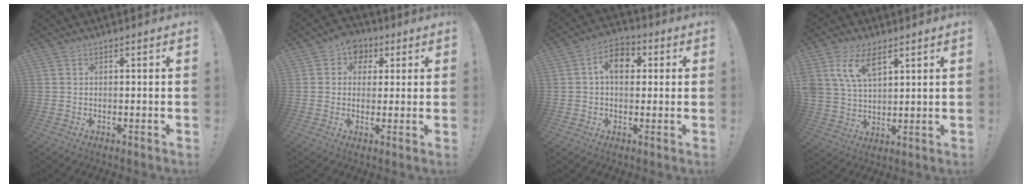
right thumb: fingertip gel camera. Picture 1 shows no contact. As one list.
[{"total": 6.0, "force": [1.5, 5.6, 1.6], "torque": [-0.019, -0.001, 0.032]}, {"total": 8.9, "force": [2.1, 6.2, 6.0], "torque": [-0.089, 0.012, 0.038]}, {"total": 11.3, "force": [6.3, 6.5, 6.7], "torque": [-0.150, -0.016, 0.121]}]